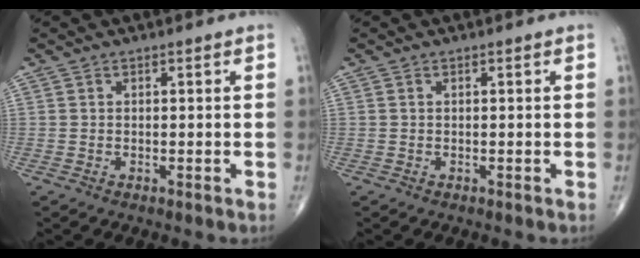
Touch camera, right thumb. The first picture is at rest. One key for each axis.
{"total": 0.0}